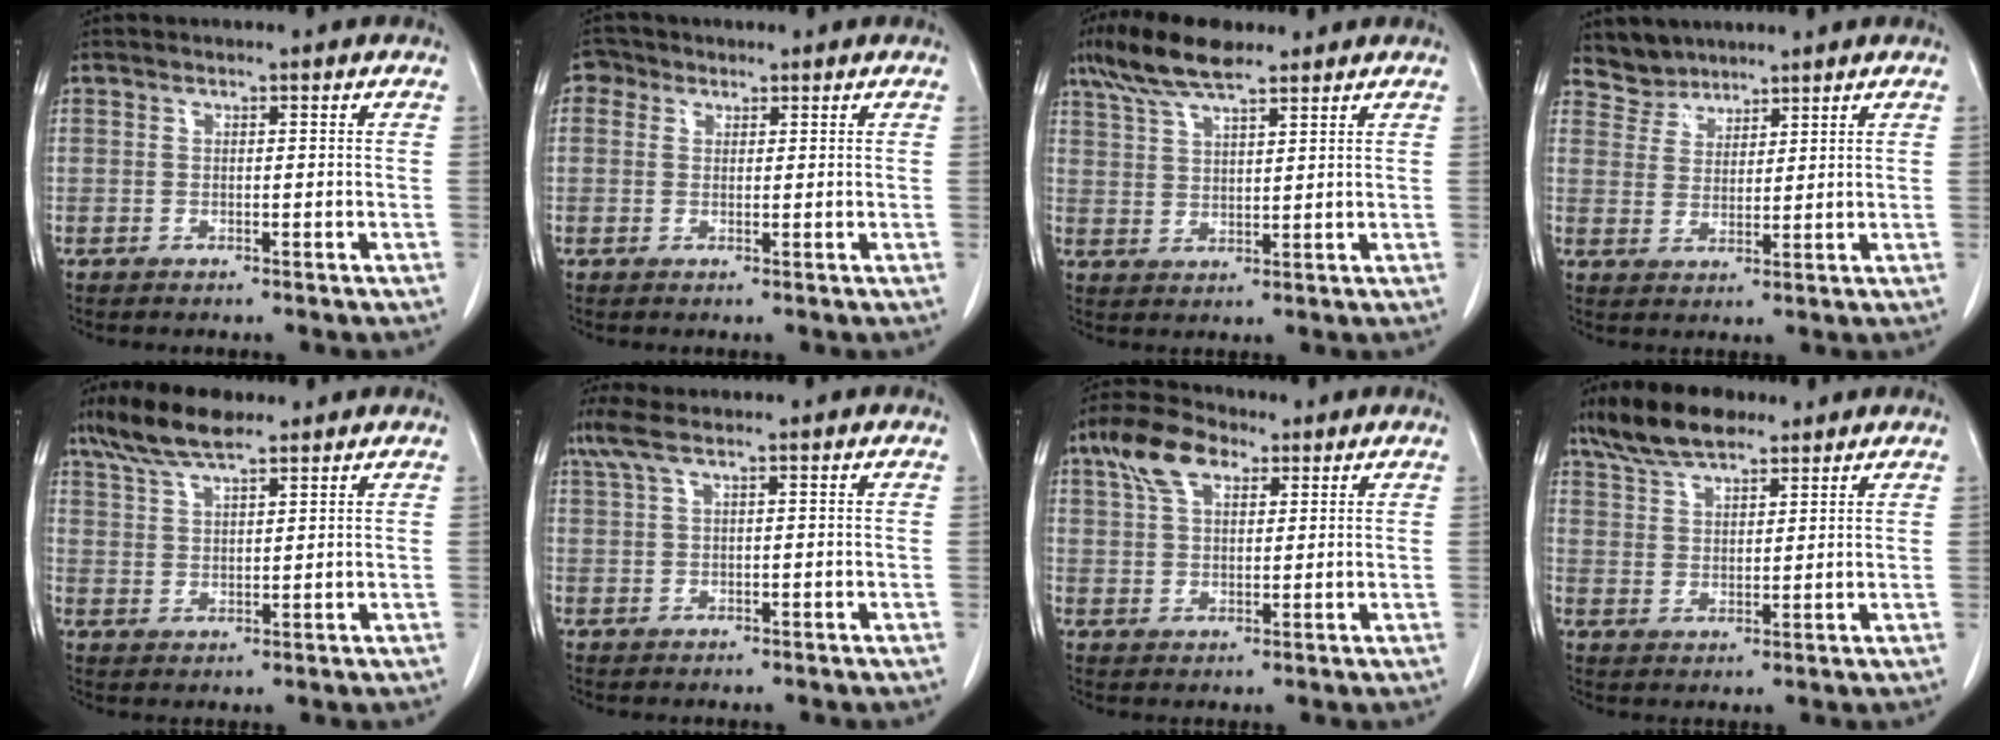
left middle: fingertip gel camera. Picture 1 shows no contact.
{"total": 2.3, "force": [1.1, 1.9, 0.6], "torque": [-0.010, 0.007, 0.013]}
{"total": 8.7, "force": [6.6, 1.9, 5.3], "torque": [-0.114, 0.018, 0.122]}
{"total": 4.0, "force": [3.6, 1.6, -0.6], "torque": [0.015, 0.006, 0.072]}
{"total": 8.1, "force": [6.2, 1.8, 4.9], "torque": [-0.104, 0.016, 0.115]}
{"total": 3.1, "force": [1.9, 0.2, 2.4], "torque": [-0.069, 0.023, 0.048]}
{"total": 7.5, "force": [4.0, 3.7, 5.0], "torque": [-0.107, 0.023, 0.075]}
{"total": 8.7, "force": [6.8, 2.8, 4.6], "torque": [-0.094, 0.018, 0.126]}